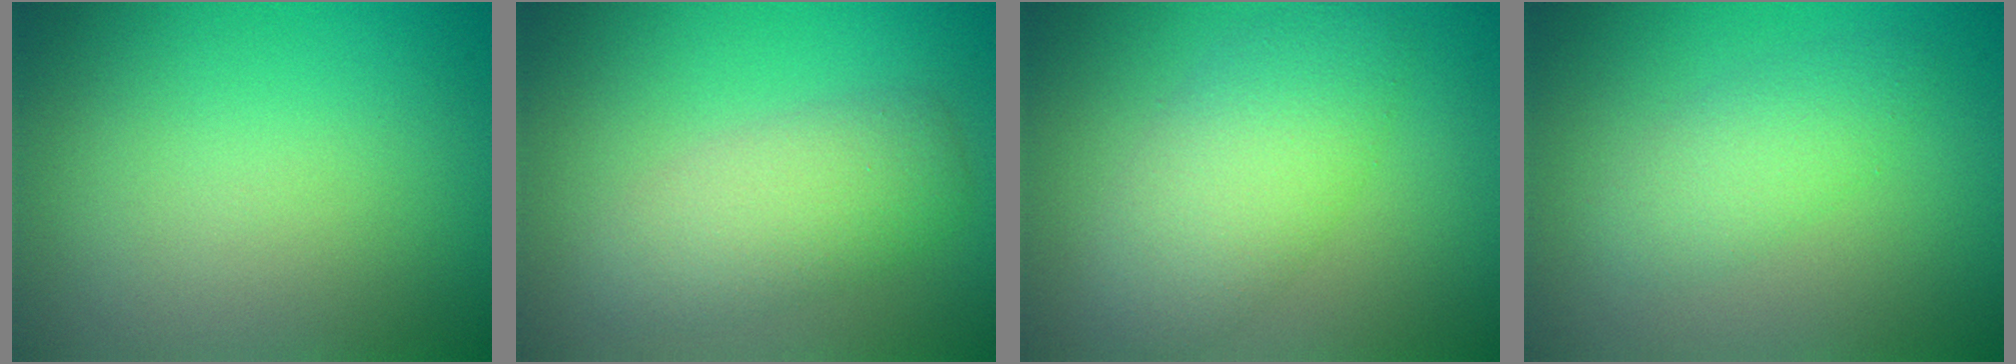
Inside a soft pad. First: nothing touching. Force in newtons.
{"total": 4.1, "press": 4.1, "slide": 0.4}
{"total": 5.4, "press": 5.4, "slide": 0.1}
{"total": 2.7, "press": 2.7, "slide": 0.1}